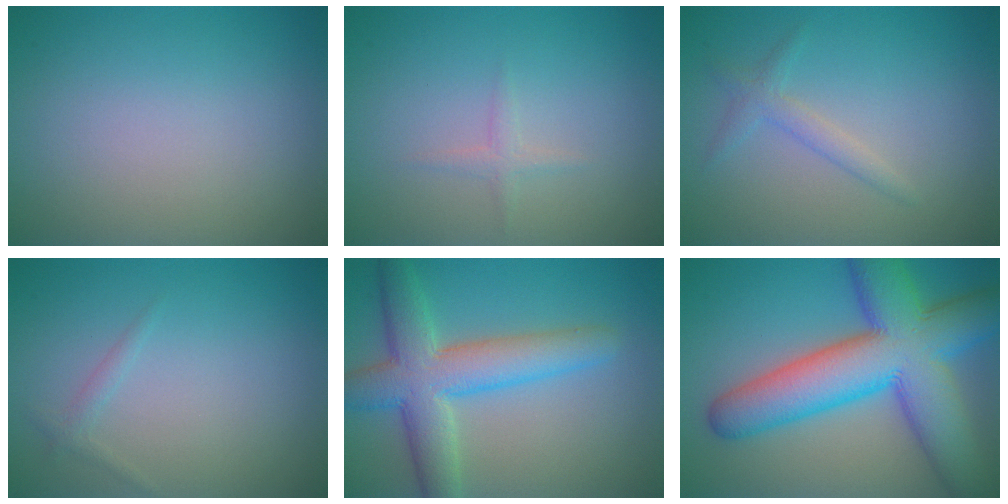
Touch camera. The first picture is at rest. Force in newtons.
{"total": 0.9, "press": 0.9, "slide": 0.0}
{"total": 1.6, "press": 1.6, "slide": 0.0}
{"total": 0.9, "press": 0.9, "slide": 0.0}
{"total": 7.1, "press": 7.0, "slide": 0.3}
{"total": 13.3, "press": 13.3, "slide": 0.5}